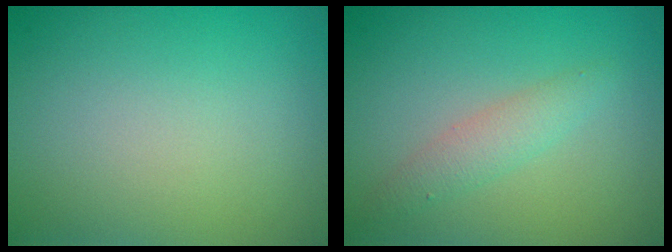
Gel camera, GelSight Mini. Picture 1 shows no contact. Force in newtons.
{"total": 2.0, "press": 2.0, "slide": 0.0}